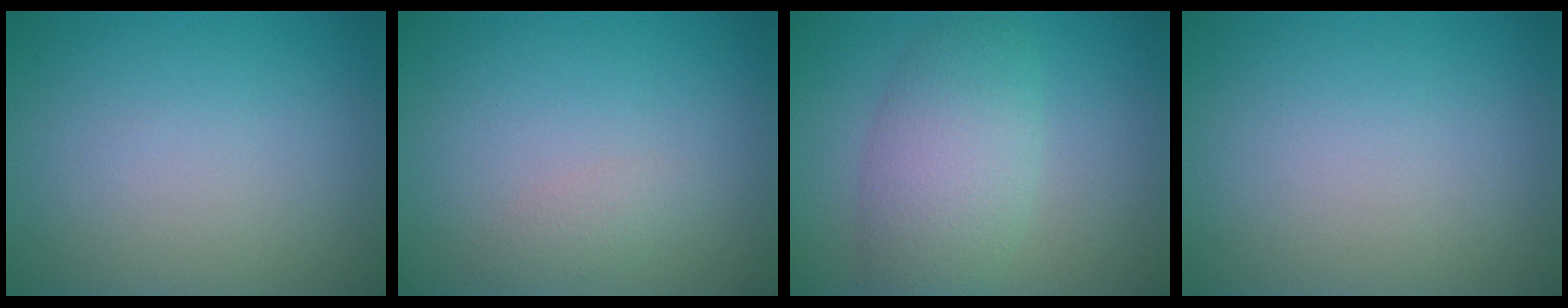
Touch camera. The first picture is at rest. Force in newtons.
{"total": 1.1, "press": 1.1, "slide": 0.0}
{"total": 5.4, "press": 5.4, "slide": 0.2}
{"total": 0.0}